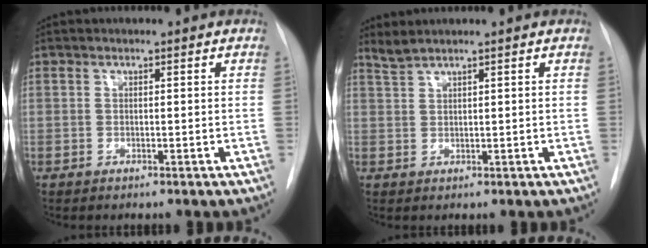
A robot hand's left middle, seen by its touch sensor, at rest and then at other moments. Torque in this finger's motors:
{"motor_torque": [-0.07, -0.32, -0.04, 0.00]}